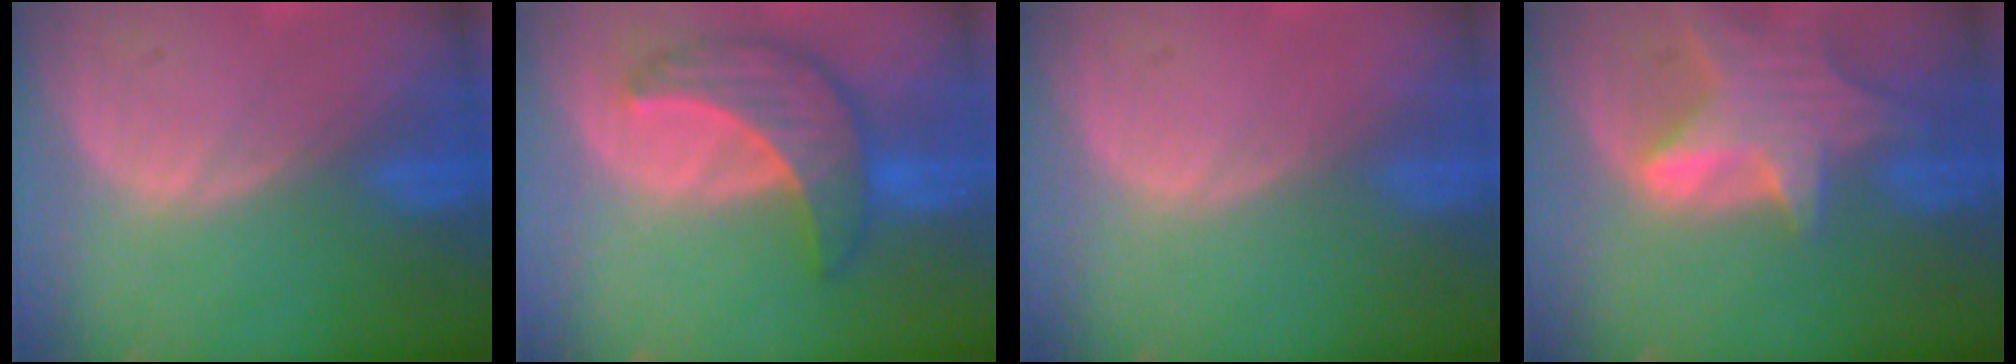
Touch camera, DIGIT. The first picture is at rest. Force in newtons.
{"total": 7.9, "press": 7.9, "slide": 0.4}
{"total": 0.0}
{"total": 8.5, "press": 7.5, "slide": 3.9}